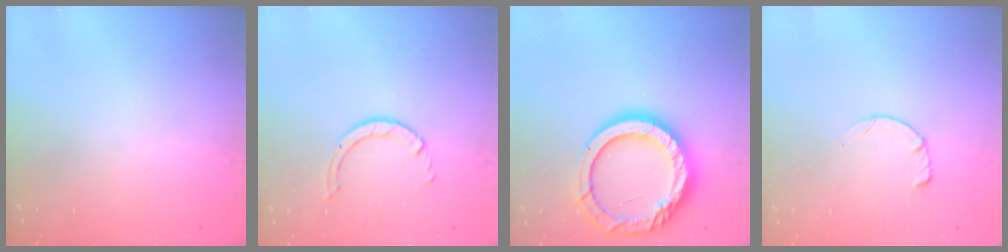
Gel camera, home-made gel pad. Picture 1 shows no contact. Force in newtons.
{"total": 1.4, "press": 1.4, "slide": 0.2}
{"total": 16.9, "press": 16.8, "slide": 1.2}
{"total": 3.4, "press": 3.4, "slide": 0.4}